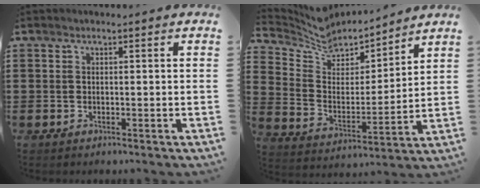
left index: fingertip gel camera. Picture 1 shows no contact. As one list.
[{"total": 7.2, "force": [6.4, 2.9, 1.3], "torque": [-0.068, -0.041, 0.114]}]